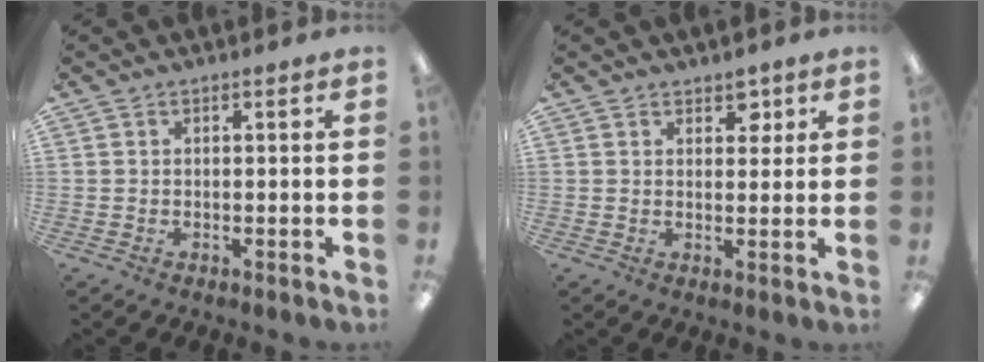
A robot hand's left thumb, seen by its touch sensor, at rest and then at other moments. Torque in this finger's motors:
{"motor_torque": [-0.08, 0.10, -0.01, 0.14, 0.01]}